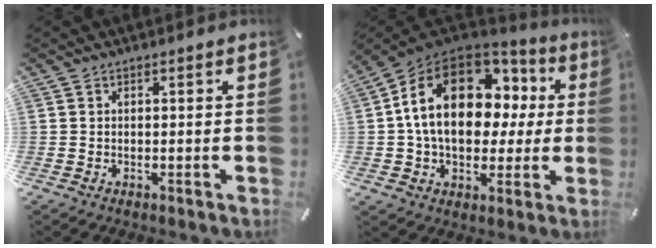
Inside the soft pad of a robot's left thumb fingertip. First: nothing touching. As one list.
[{"total": 20.8, "force": [4.0, 14.4, 14.5], "torque": [-0.264, -0.002, 0.069]}]